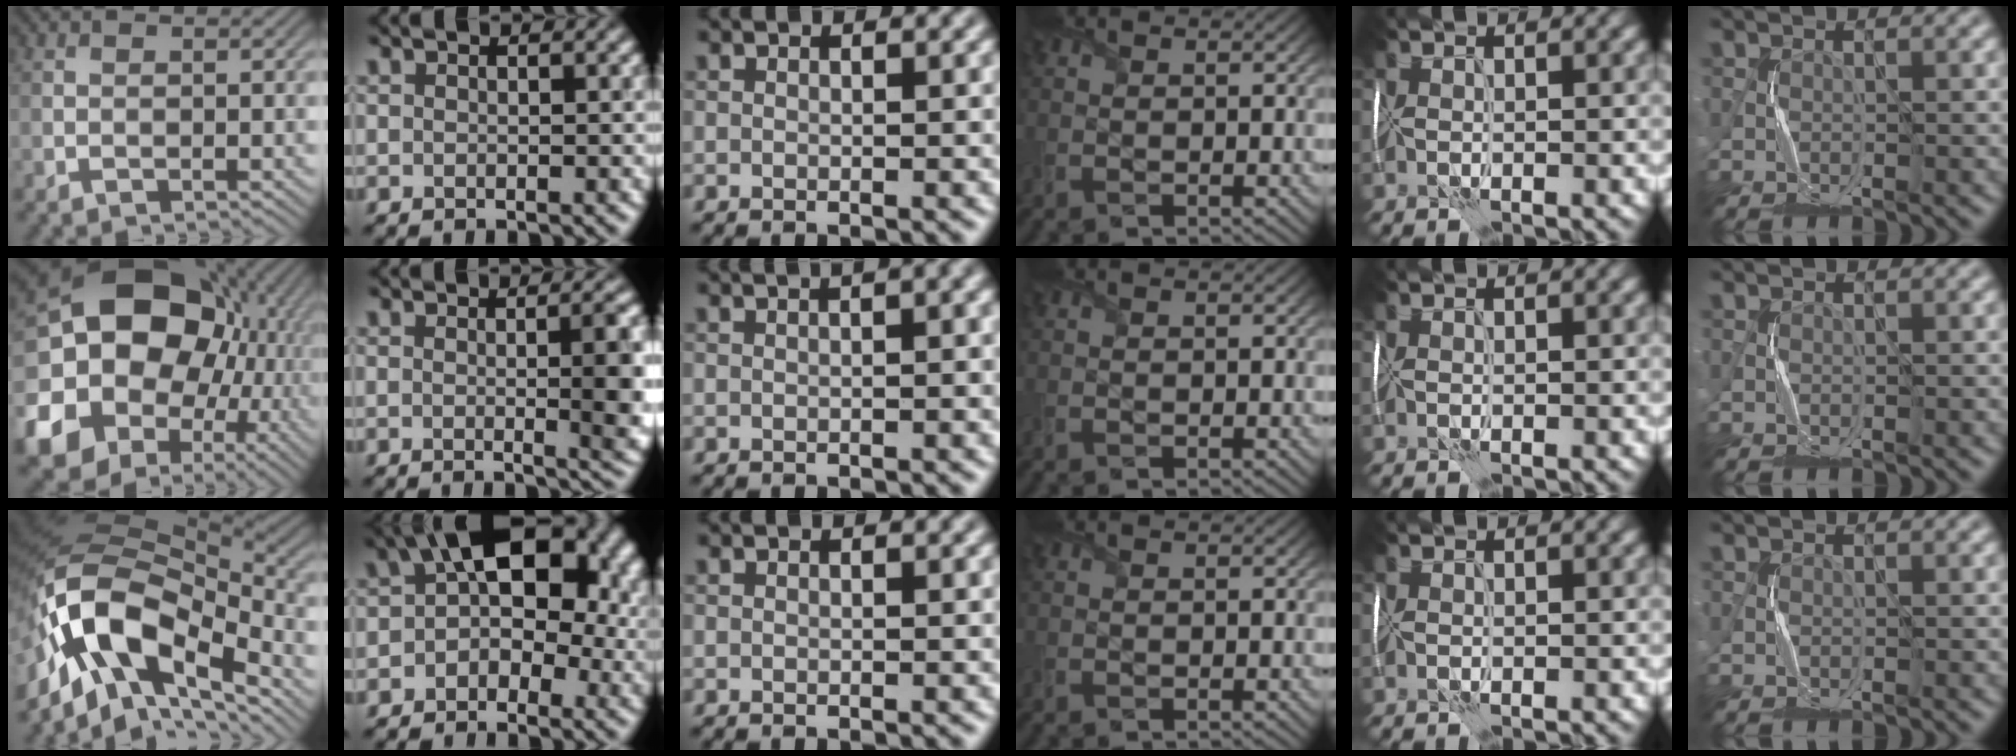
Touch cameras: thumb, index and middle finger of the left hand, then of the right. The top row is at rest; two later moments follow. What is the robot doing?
{"motion": "wrap", "object": "plastic wrap"}